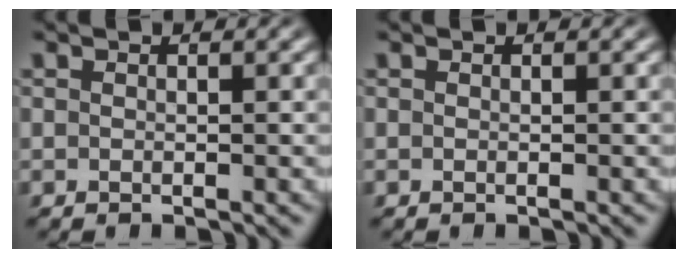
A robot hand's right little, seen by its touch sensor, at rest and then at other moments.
{"total": 0.0}